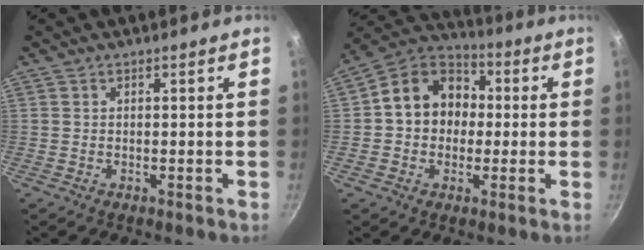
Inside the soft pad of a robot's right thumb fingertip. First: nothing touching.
{"total": 13.3, "force": [0.6, 11.0, 7.5], "torque": [-0.078, 0.033, -0.009]}